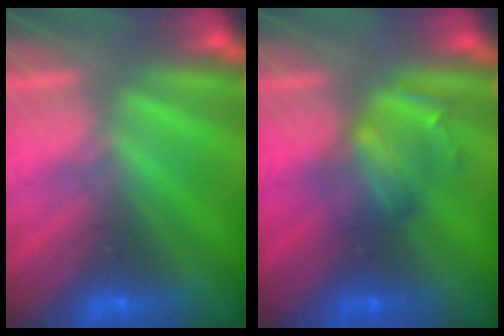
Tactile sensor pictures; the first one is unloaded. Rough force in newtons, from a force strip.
{"total": 2.4}